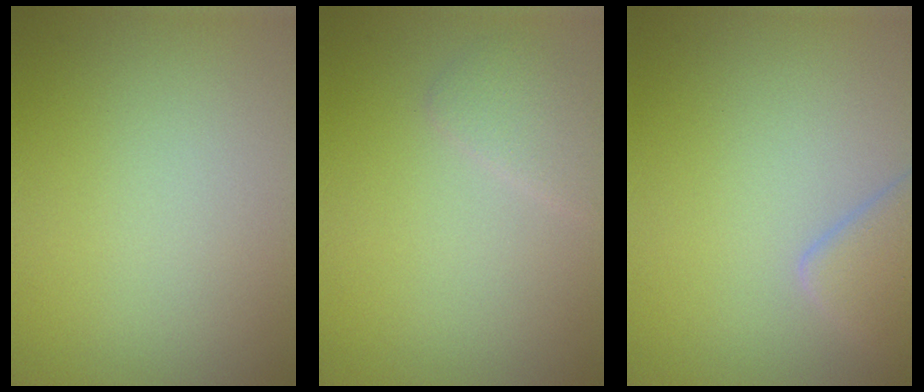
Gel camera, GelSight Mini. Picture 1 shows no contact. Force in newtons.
{"total": 1.7, "press": 1.7, "slide": 0.0}
{"total": 2.8, "press": 2.8, "slide": 0.4}